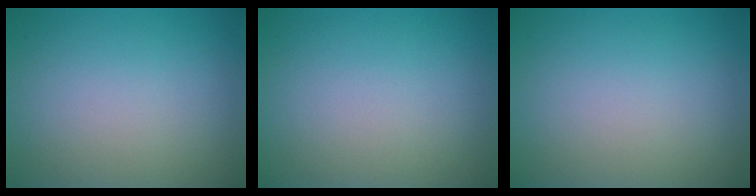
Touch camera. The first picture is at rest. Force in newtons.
{"total": 0.0}
{"total": 0.0}